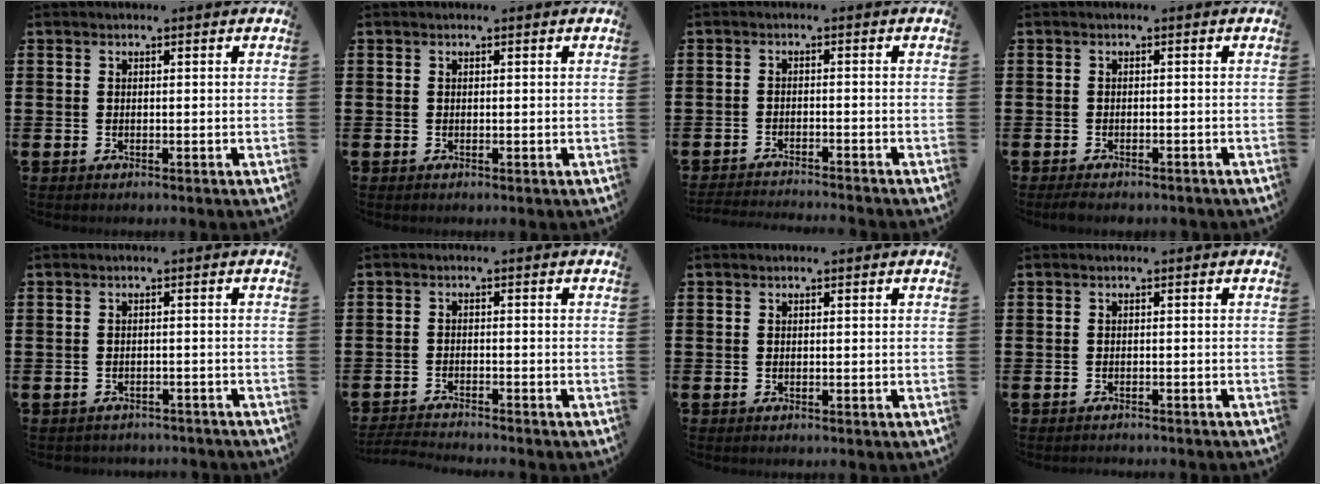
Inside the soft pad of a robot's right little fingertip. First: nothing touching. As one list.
[{"total": 0.0}, {"total": 2.0, "force": [-2.0, -0.3, 0.1], "torque": [-0.002, 0.002, -0.041]}, {"total": 1.2, "force": [-1.1, 0.2, 0.4], "torque": [-0.009, 0.001, -0.022]}, {"total": 1.1, "force": [-1.1, 0.1, -0.1], "torque": [-0.003, 0.002, -0.024]}, {"total": 1.9, "force": [-1.9, -0.2, 0.1], "torque": [-0.003, 0.002, -0.039]}, {"total": 0.0}, {"total": 0.7, "force": [-0.7, -0.1, 0.0], "torque": [-0.001, -0.002, -0.015]}]